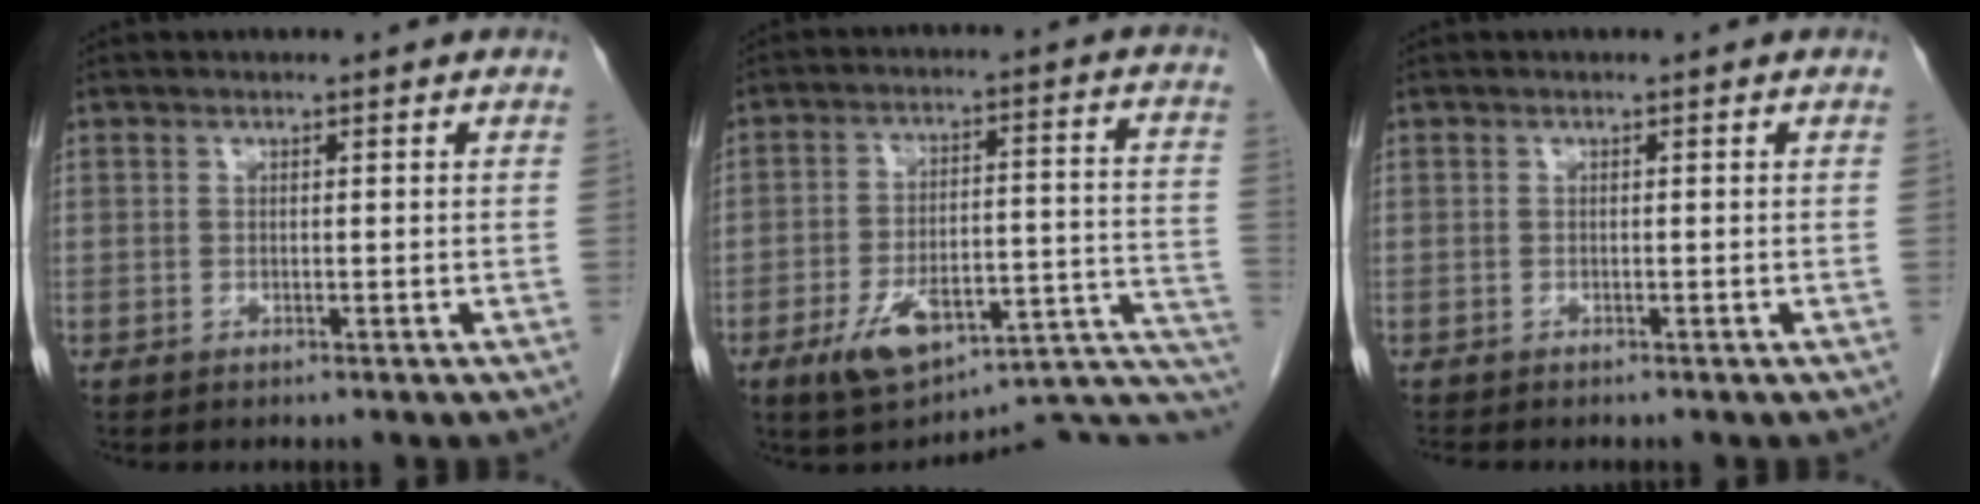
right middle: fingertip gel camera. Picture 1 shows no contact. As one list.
[{"total": 19.5, "force": [-13.9, 5.3, 12.6], "torque": [-0.107, 0.069, -0.190]}, {"total": 1.0, "force": [-0.9, 0.1, 0.3], "torque": [-0.010, -0.003, -0.015]}]